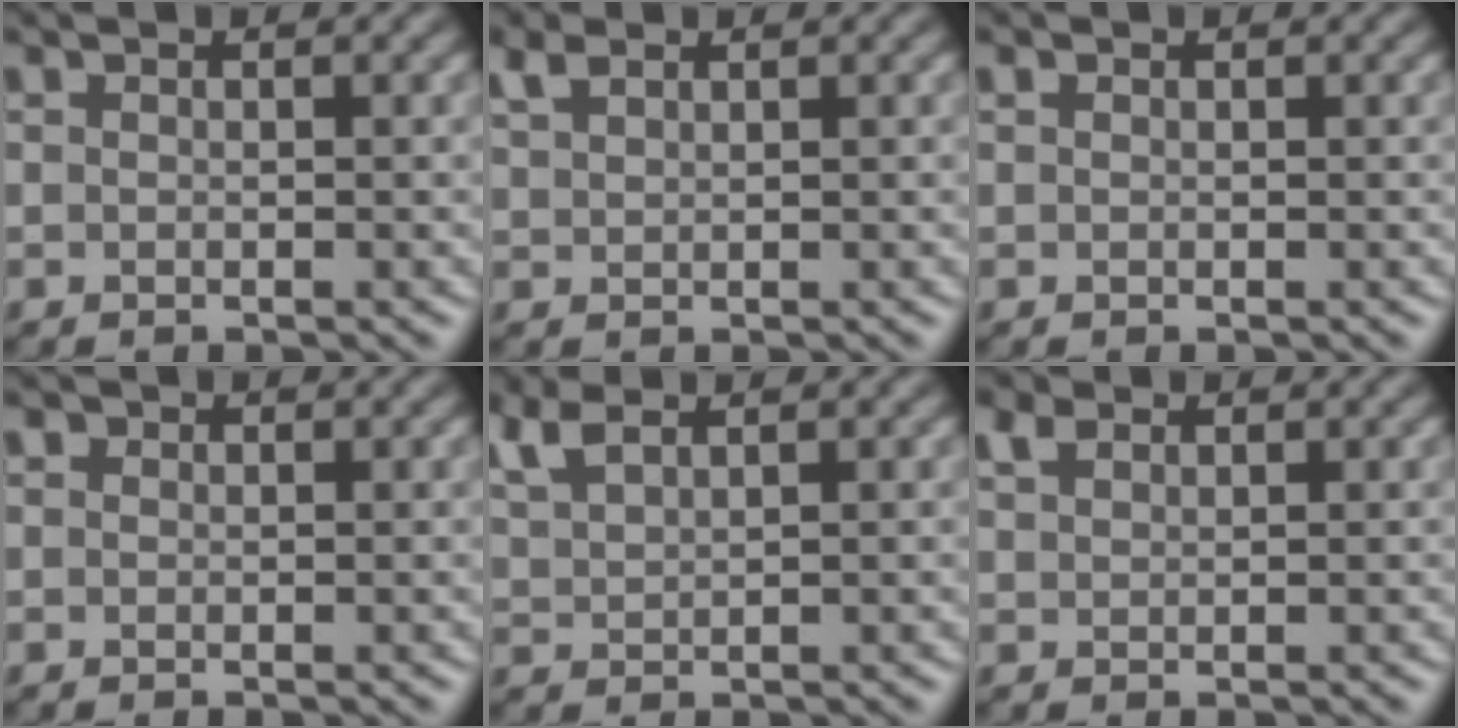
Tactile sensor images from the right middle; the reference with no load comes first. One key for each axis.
{"total": 1.6, "fx": 1.3, "fy": 0.6, "fz": 0.6, "tx": -0.019, "ty": 0.003, "tz": 0.029}
{"total": 0.0}
{"total": 0.5, "fx": 0.2, "fy": 0.5, "fz": 0.1, "tx": 0.000, "ty": -0.002, "tz": 0.003}
{"total": 2.9, "fx": 2.1, "fy": 1.1, "fz": 1.7, "tx": -0.051, "ty": 0.007, "tz": 0.046}
{"total": 1.6, "fx": 1.2, "fy": 0.9, "fz": 0.6, "tx": -0.018, "ty": 0.004, "tz": 0.027}